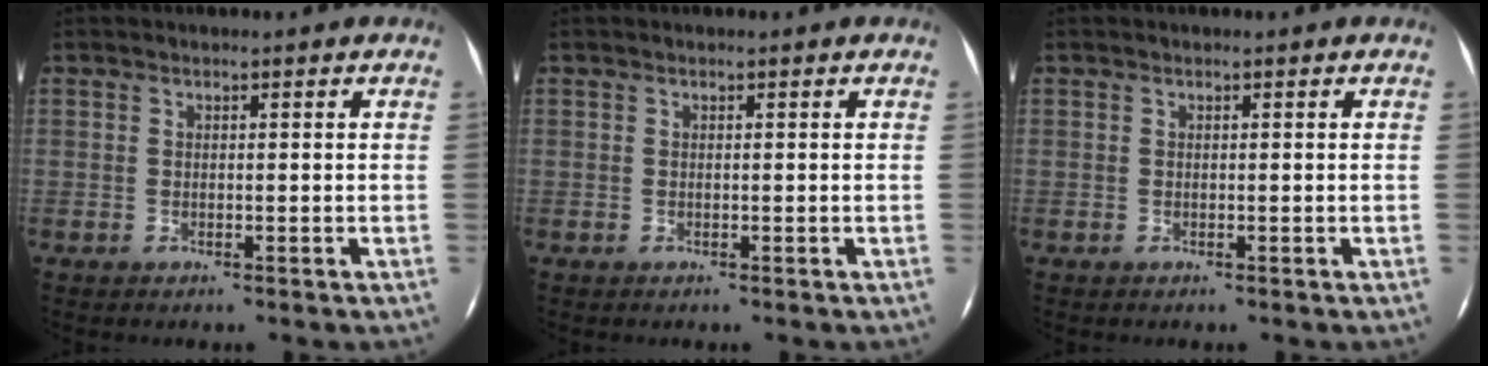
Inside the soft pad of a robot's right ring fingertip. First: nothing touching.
{"total": 0.0}
{"total": 0.0}